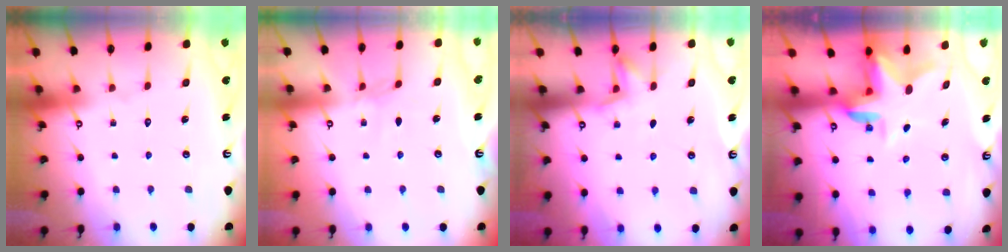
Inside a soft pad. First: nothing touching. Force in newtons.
{"total": 1.5, "press": 1.5, "slide": 0.4}
{"total": 4.0, "press": 3.8, "slide": 1.3}
{"total": 4.6, "press": 4.6, "slide": 0.6}